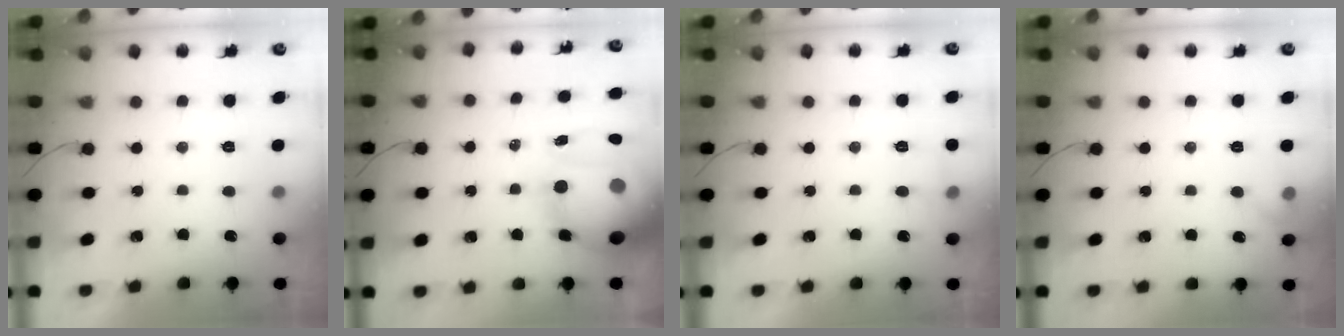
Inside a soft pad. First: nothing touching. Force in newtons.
{"total": 22.6, "press": 22.0, "slide": 5.0}
{"total": 3.5, "press": 3.3, "slide": 1.2}
{"total": 7.3, "press": 5.3, "slide": 5.0}